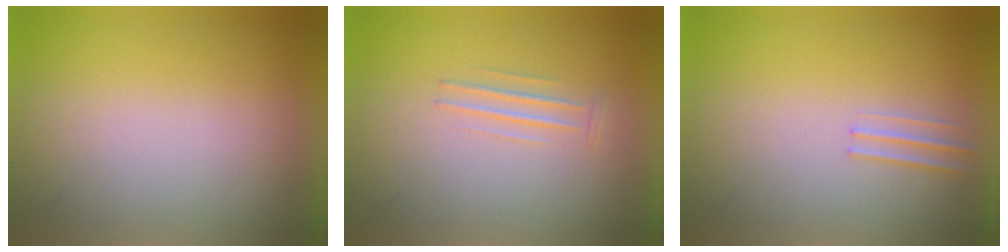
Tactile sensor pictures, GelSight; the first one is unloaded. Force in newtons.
{"total": 1.1}
{"total": 1.1}